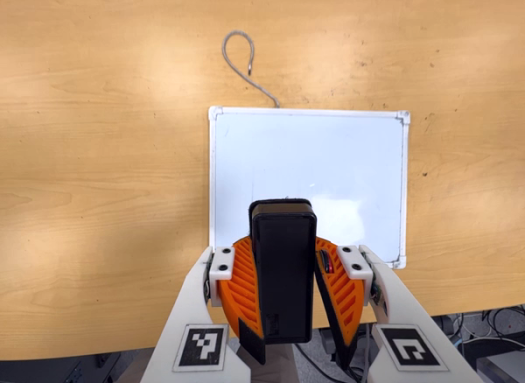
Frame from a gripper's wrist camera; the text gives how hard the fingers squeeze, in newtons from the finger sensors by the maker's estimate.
{"total": 9.6, "left": 9.6, "right": 9.7}